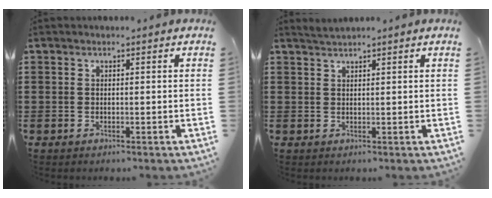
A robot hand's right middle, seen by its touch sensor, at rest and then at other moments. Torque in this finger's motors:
{"motor_torque": [-0.74, -1.39, -0.02, -0.01]}